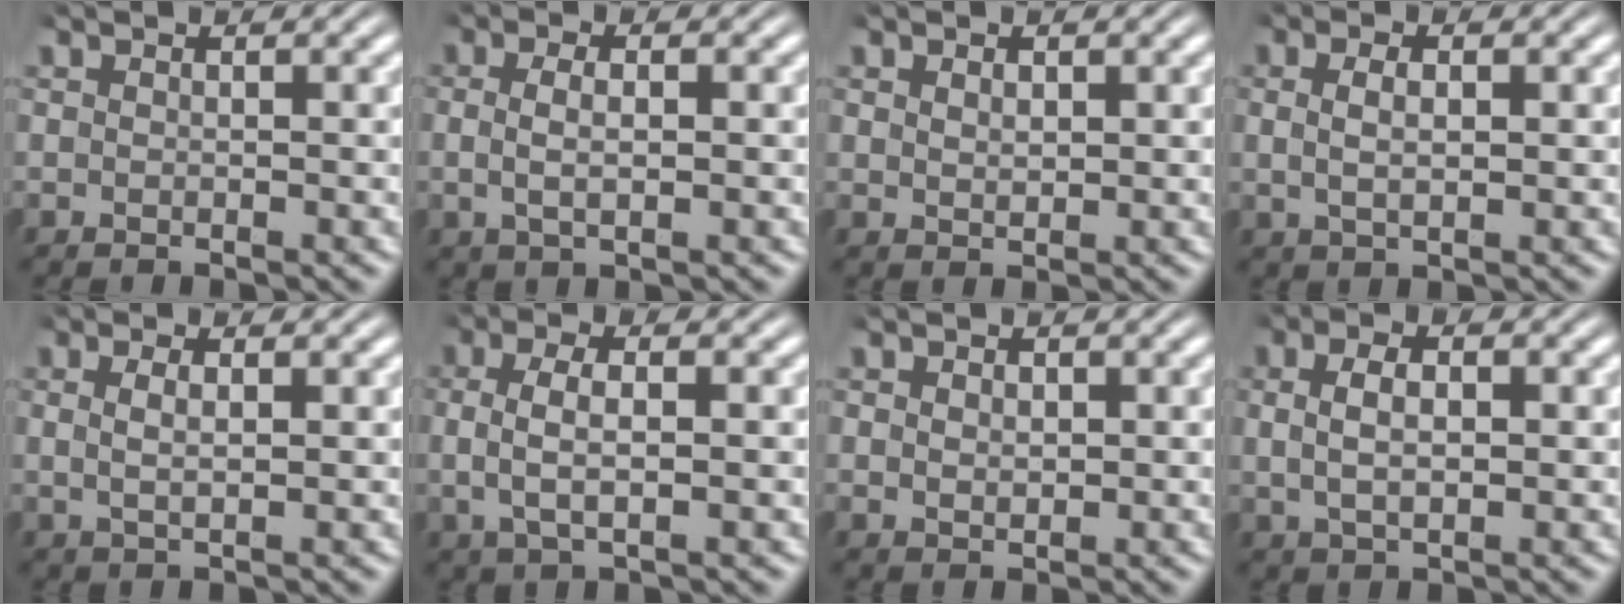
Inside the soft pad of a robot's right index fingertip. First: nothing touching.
{"total": 2.5, "force": [0.0, 1.0, 2.4], "torque": [-0.048, -0.006, 0.005]}
{"total": 0.8, "force": [0.5, 0.1, 0.7], "torque": [-0.009, -0.009, 0.020]}
{"total": 2.5, "force": [0.4, 1.0, 2.2], "torque": [-0.040, -0.004, 0.013]}
{"total": 2.0, "force": [0.5, 0.6, 1.9], "torque": [-0.037, -0.007, 0.016]}
{"total": 4.3, "force": [0.5, 2.0, 3.7], "torque": [-0.077, 0.000, 0.012]}
{"total": 1.1, "force": [0.2, 0.6, 0.9], "torque": [-0.014, -0.012, 0.015]}
{"total": 3.8, "force": [0.5, 2.1, 3.1], "torque": [-0.058, 0.001, 0.013]}